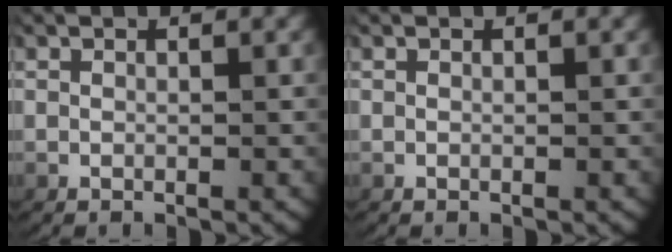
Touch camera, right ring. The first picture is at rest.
{"total": 0.0}